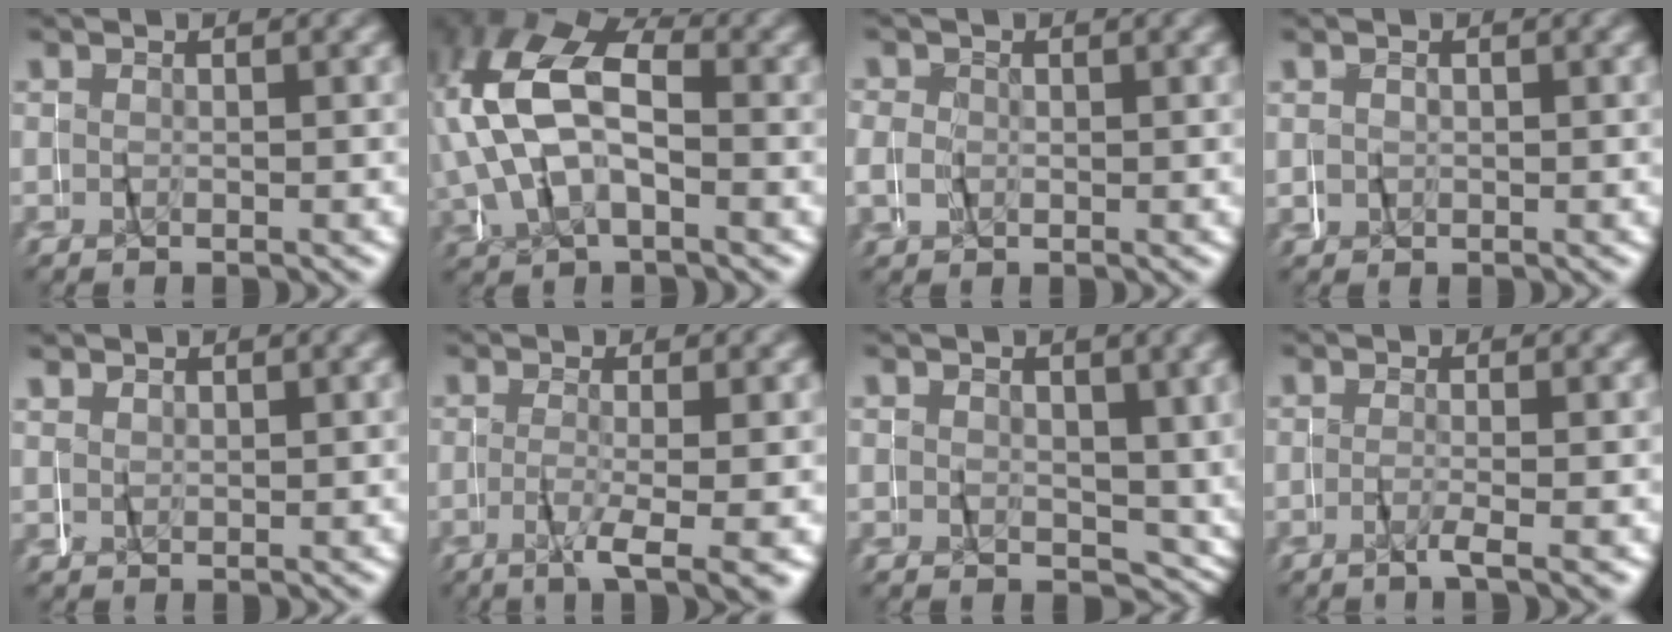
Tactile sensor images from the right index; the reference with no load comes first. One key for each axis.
{"total": 9.9, "fx": 1.6, "fy": 6.9, "fz": 7.0, "tx": -0.153, "ty": 0.002, "tz": 0.017}
{"total": 2.0, "fx": 0.3, "fy": 1.9, "fz": 0.4, "tx": -0.013, "ty": 0.002, "tz": 0.003}
{"total": 1.1, "fx": 0.2, "fy": 1.1, "fz": 0.0, "tx": -0.004, "ty": -0.004, "tz": 0.006}
{"total": 1.2, "fx": 1.1, "fy": 0.2, "fz": -0.3, "tx": 0.002, "ty": 0.000, "tz": 0.022}
{"total": 3.8, "fx": -1.9, "fy": 0.2, "fz": 3.3, "tx": -0.051, "ty": -0.017, "tz": -0.025}
{"total": 3.4, "fx": 0.0, "fy": 2.5, "fz": 2.2, "tx": -0.029, "ty": -0.009, "tz": 0.006}
{"total": 1.7, "fx": -1.1, "fy": -0.5, "fz": 1.1, "tx": -0.031, "ty": -0.006, "tz": -0.017}